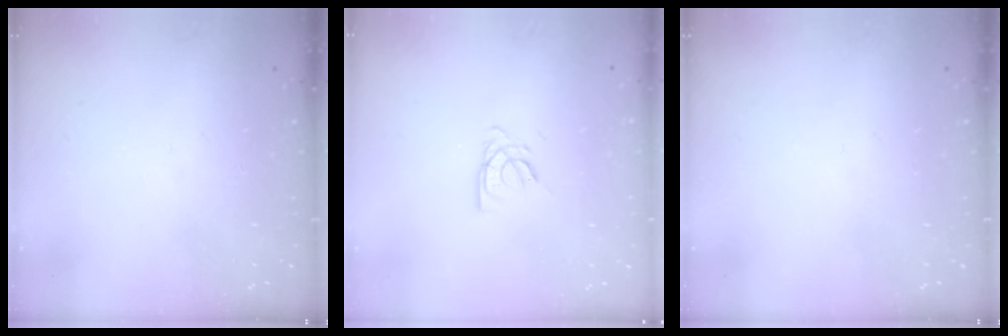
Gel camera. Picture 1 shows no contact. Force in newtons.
{"total": 4.7, "press": 4.7, "slide": 0.3}
{"total": 0.0}